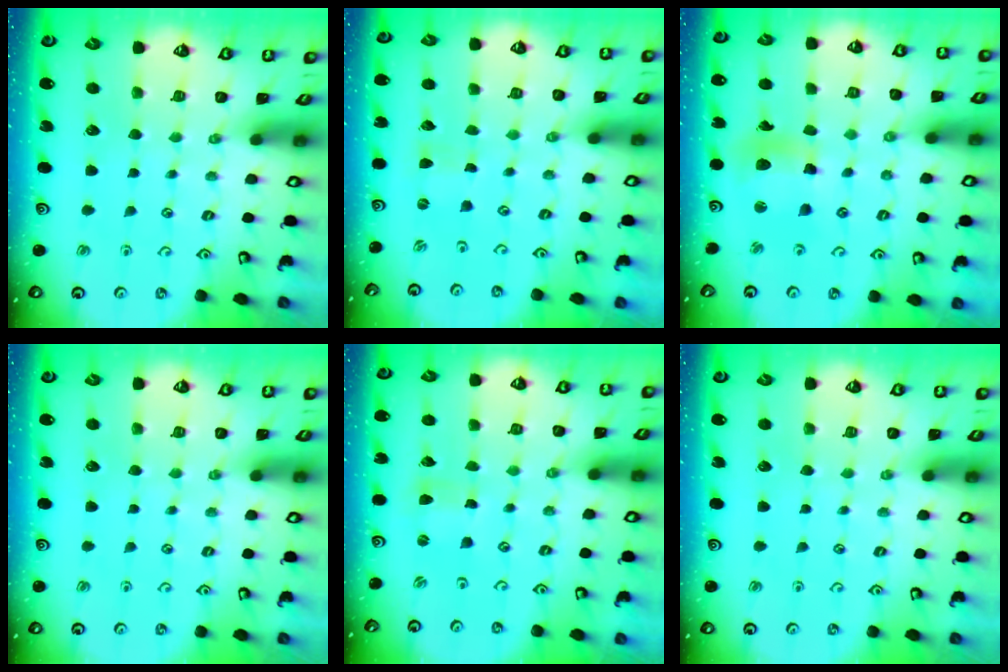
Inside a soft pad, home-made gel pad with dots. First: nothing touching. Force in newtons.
{"total": 0.0}
{"total": 10.9, "press": 10.7, "slide": 2.3}
{"total": 0.0}
{"total": 0.0}
{"total": 0.0}